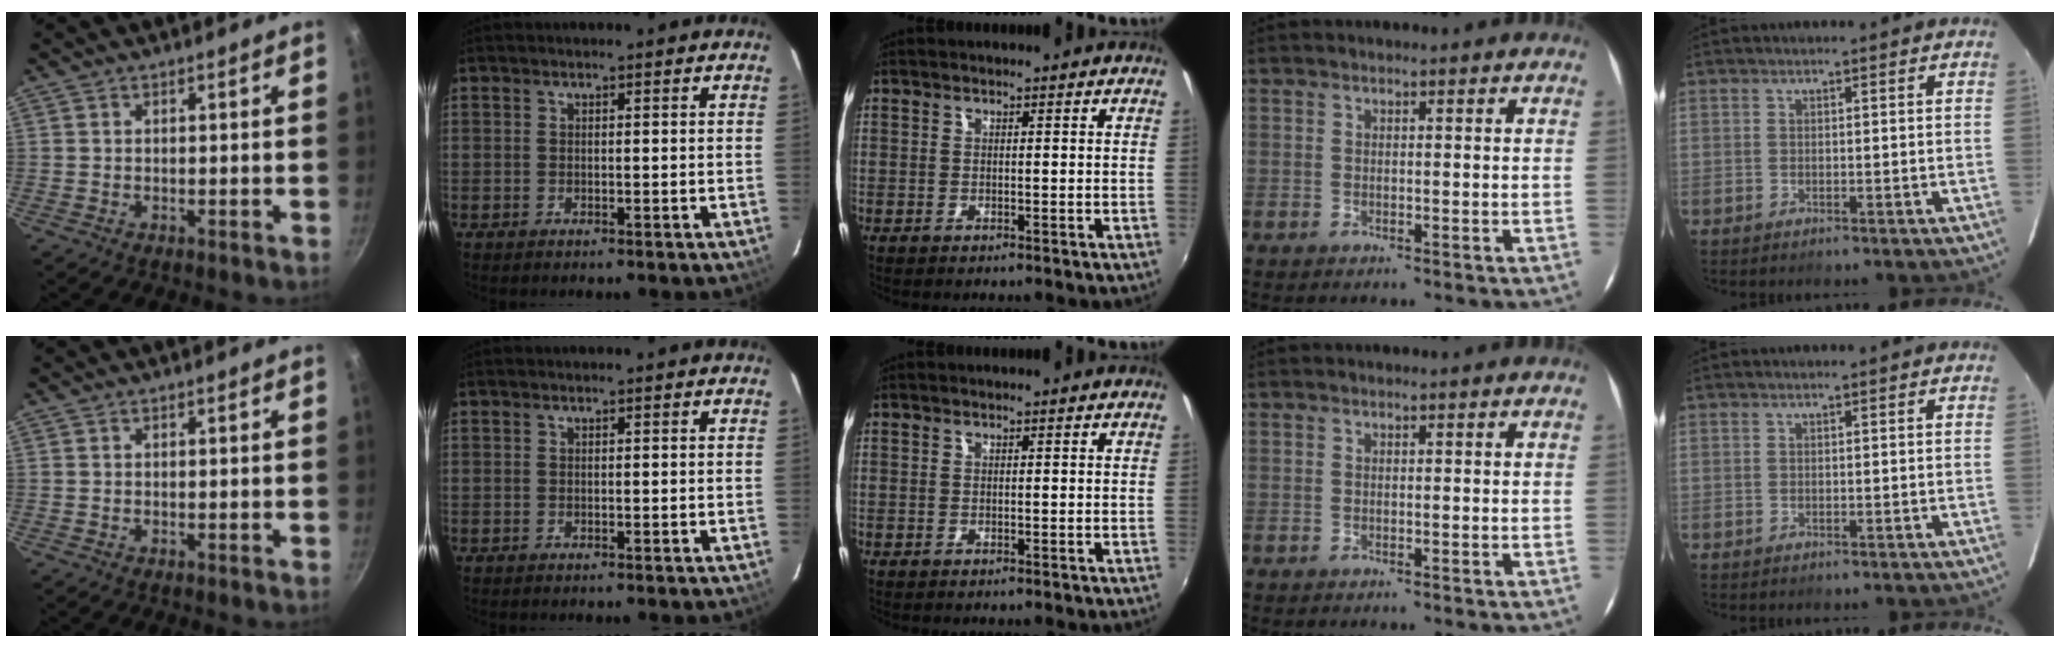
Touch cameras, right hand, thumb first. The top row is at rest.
{}